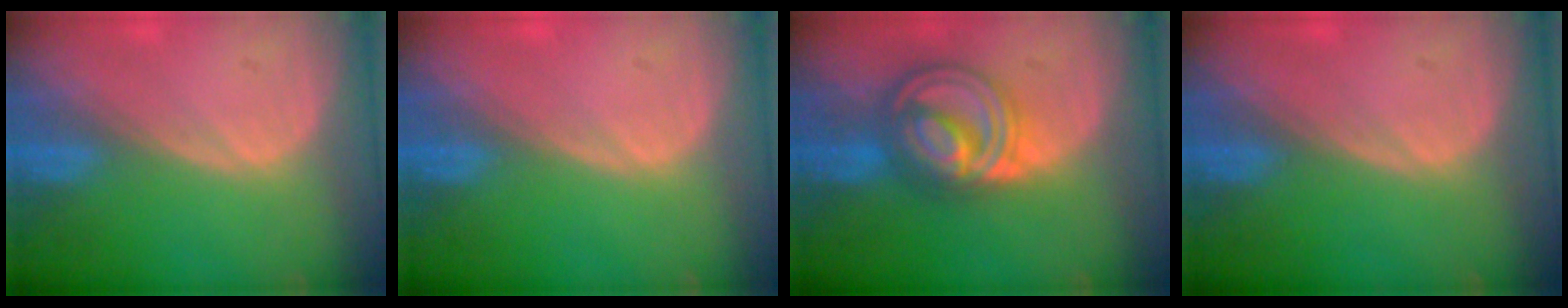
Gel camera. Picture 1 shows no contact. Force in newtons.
{"total": 0.0}
{"total": 8.3, "press": 8.3, "slide": 0.6}
{"total": 0.0}